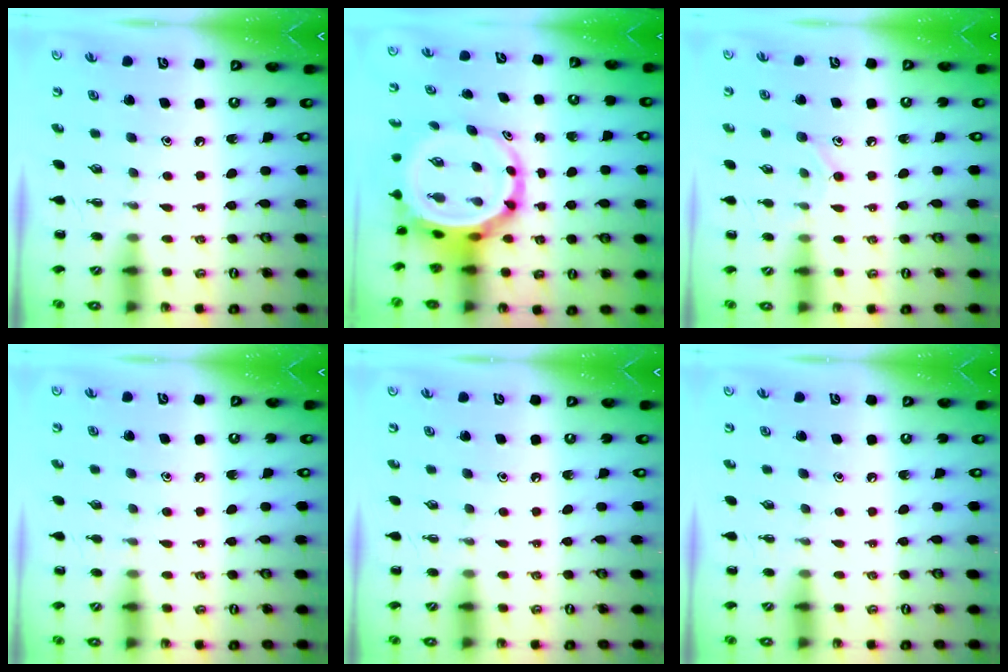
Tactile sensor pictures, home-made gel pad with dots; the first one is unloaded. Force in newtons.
{"total": 8.1, "press": 7.8, "slide": 2.2}
{"total": 9.0, "press": 8.7, "slide": 2.6}
{"total": 3.8, "press": 3.6, "slide": 1.3}
{"total": 0.0}
{"total": 0.0}